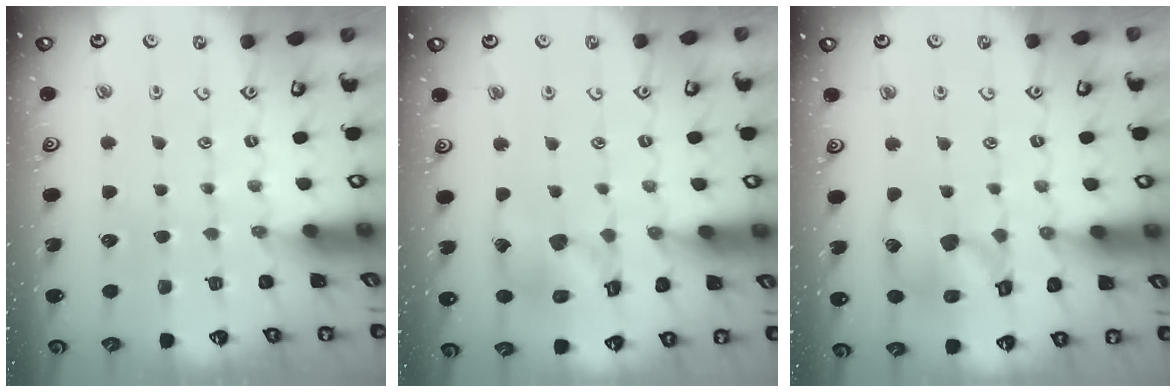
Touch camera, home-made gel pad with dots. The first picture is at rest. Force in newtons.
{"total": 14.1, "press": 14.0, "slide": 1.6}
{"total": 11.8, "press": 11.7, "slide": 1.8}